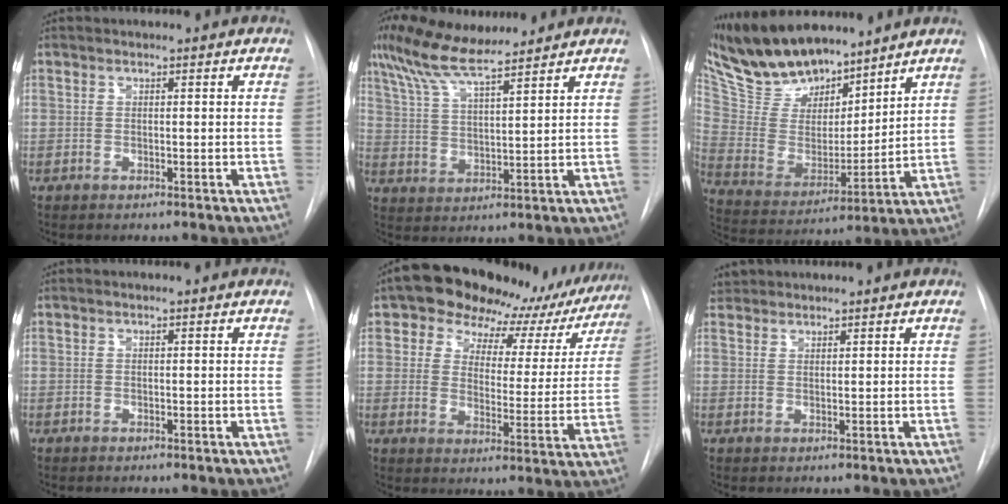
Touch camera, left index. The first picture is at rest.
{"total": 10.3, "force": [8.7, 1.0, 5.4], "torque": [-0.112, 0.030, 0.163]}
{"total": 16.9, "force": [14.6, 5.2, 6.6], "torque": [-0.129, 0.008, 0.279]}
{"total": 0.0}
{"total": 20.0, "force": [15.9, 9.8, 7.0], "torque": [-0.082, 0.013, 0.180]}
{"total": 2.3, "force": [2.3, 0.5, -0.3], "torque": [0.001, 0.015, 0.046]}